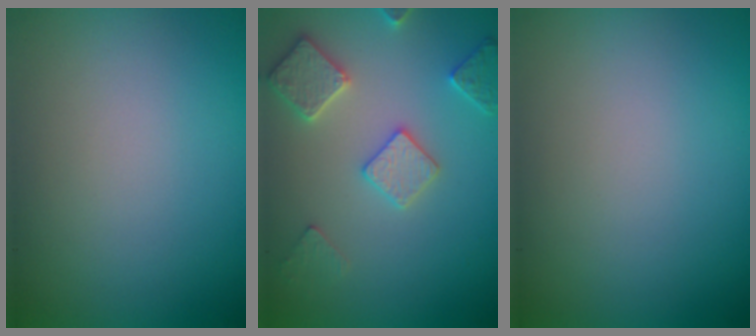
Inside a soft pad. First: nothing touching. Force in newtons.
{"total": 3.3, "press": 3.2, "slide": 0.8}
{"total": 0.0}